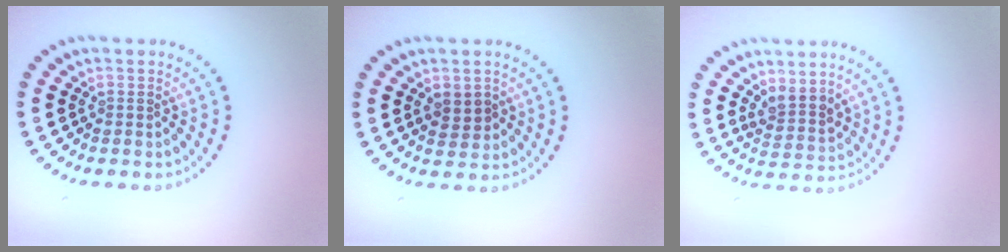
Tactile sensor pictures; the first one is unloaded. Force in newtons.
{"total": 1.3, "press": 1.2, "slide": 0.6}
{"total": 2.3, "press": 1.8, "slide": 1.5}